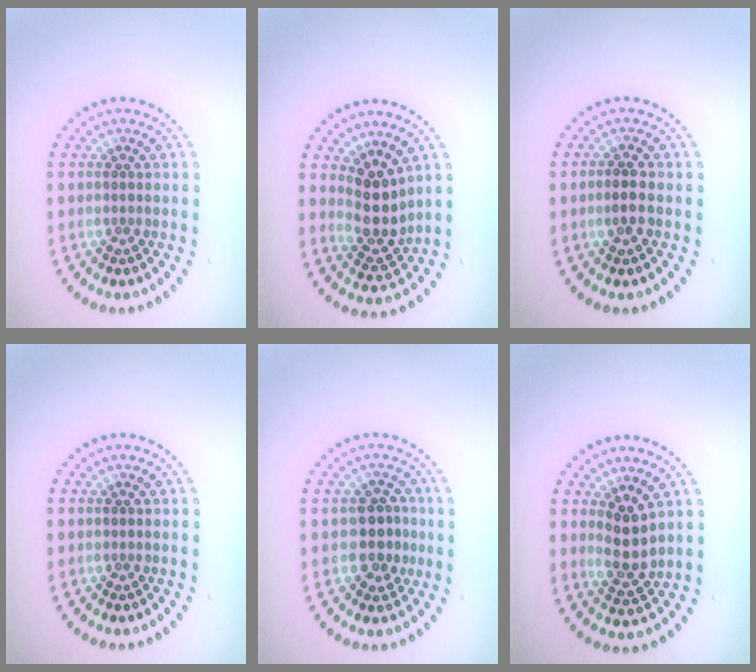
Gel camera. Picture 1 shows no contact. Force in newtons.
{"total": 3.6, "press": 2.9, "slide": 2.2}
{"total": 1.9, "press": 1.9, "slide": 0.3}
{"total": 0.0}
{"total": 2.8, "press": 2.6, "slide": 1.1}
{"total": 2.8, "press": 2.6, "slide": 1.1}